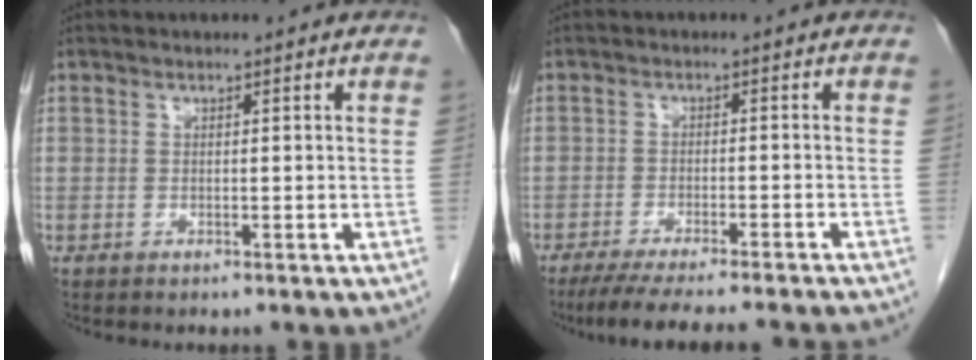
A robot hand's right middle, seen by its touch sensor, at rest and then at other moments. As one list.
[{"total": 13.6, "force": [-12.1, -0.1, 6.3], "torque": [-0.084, -0.028, -0.171]}]